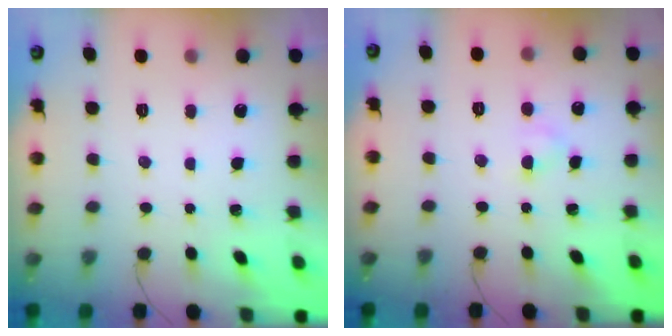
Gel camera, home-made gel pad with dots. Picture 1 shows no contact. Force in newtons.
{"total": 2.9, "press": 2.7, "slide": 1.1}